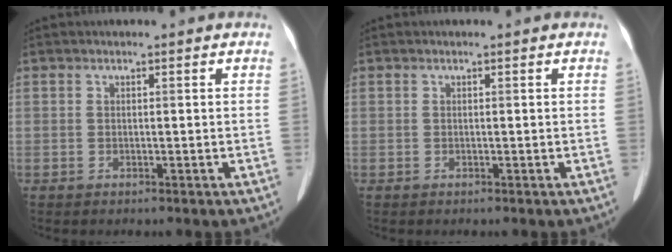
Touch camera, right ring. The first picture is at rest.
{"total": 0.0}